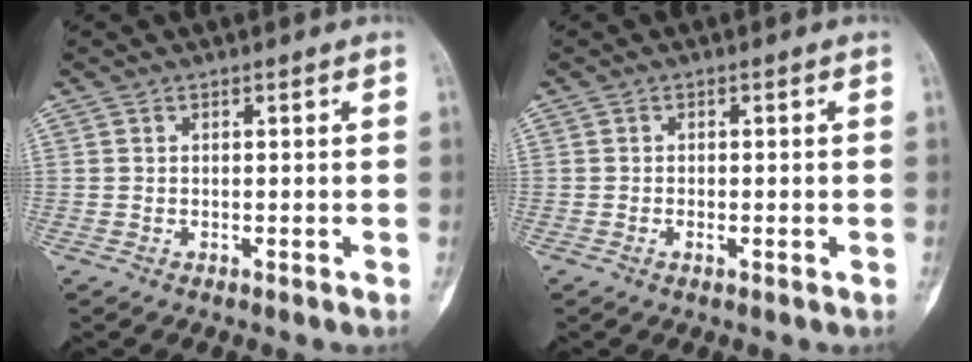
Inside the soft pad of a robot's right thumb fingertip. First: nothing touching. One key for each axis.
{"total": 1.0, "fx": -0.4, "fy": 0.4, "fz": 0.9, "tx": -0.018, "ty": 0.003, "tz": -0.006}